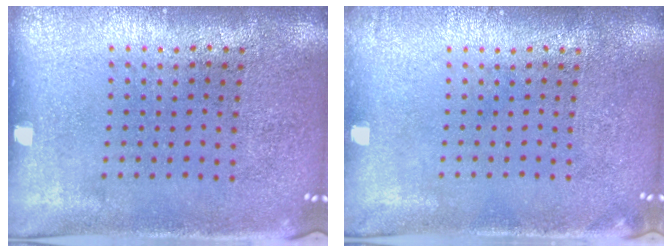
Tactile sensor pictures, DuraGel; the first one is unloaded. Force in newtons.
{"total": 0.6, "press": 0.6, "slide": 0.1}